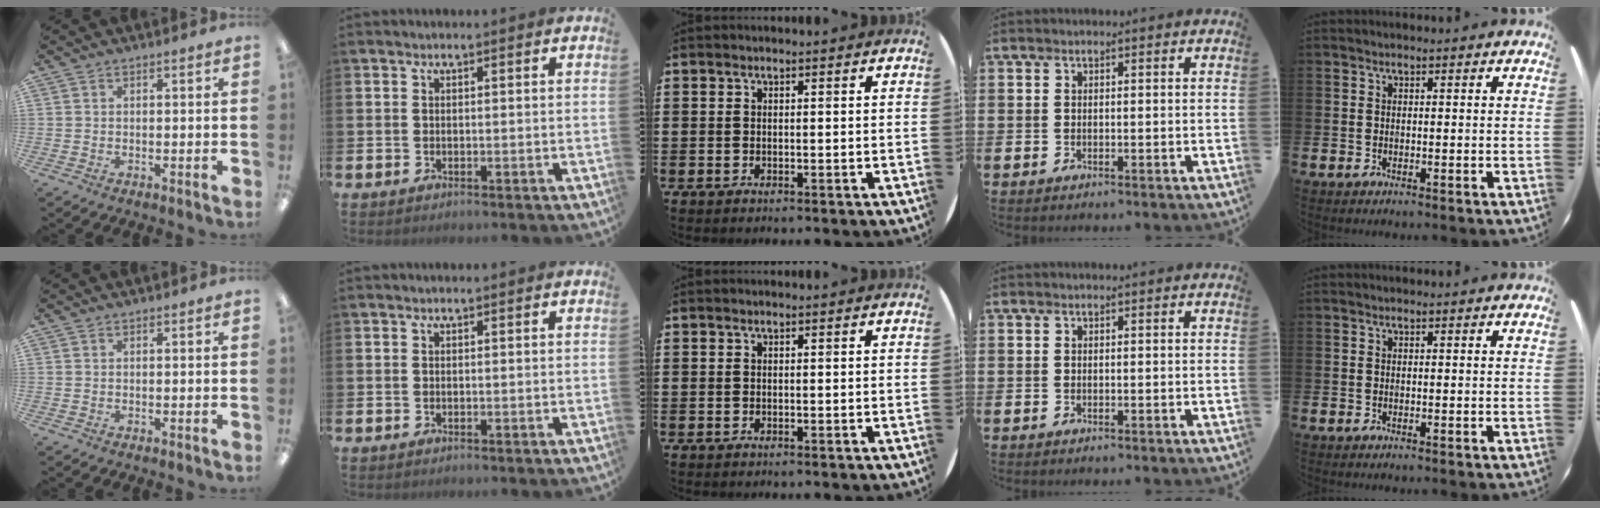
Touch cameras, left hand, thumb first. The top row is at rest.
{}